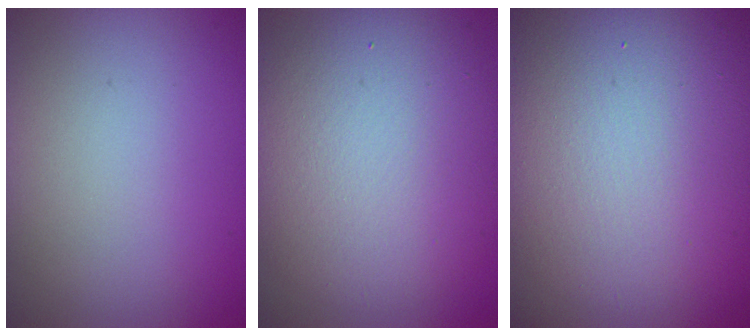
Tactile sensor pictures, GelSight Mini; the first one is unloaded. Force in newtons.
{"total": 9.9, "press": 9.8, "slide": 0.8}
{"total": 22.6, "press": 22.6, "slide": 1.6}